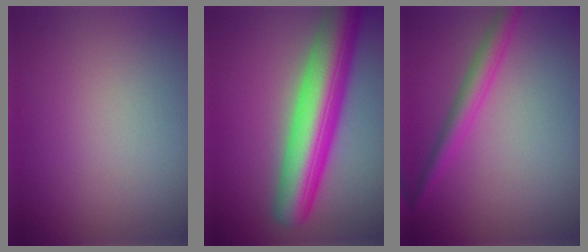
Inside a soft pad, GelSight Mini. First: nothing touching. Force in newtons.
{"total": 9.6, "press": 9.6, "slide": 0.3}
{"total": 2.8, "press": 2.8, "slide": 0.0}